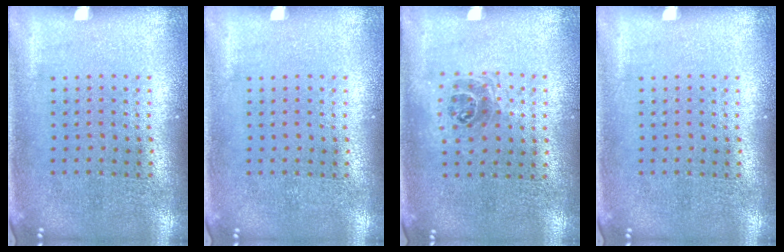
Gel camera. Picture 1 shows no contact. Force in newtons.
{"total": 0.0}
{"total": 1.0, "press": 1.0, "slide": 0.4}
{"total": 0.0}